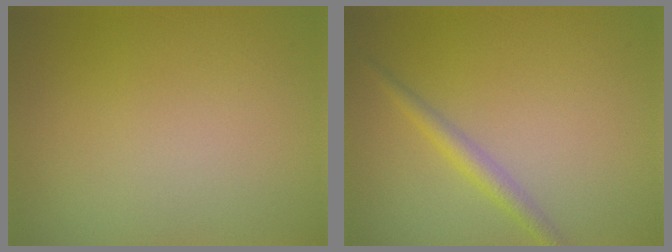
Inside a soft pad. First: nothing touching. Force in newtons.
{"total": 1.9, "press": 1.9, "slide": 0.0}